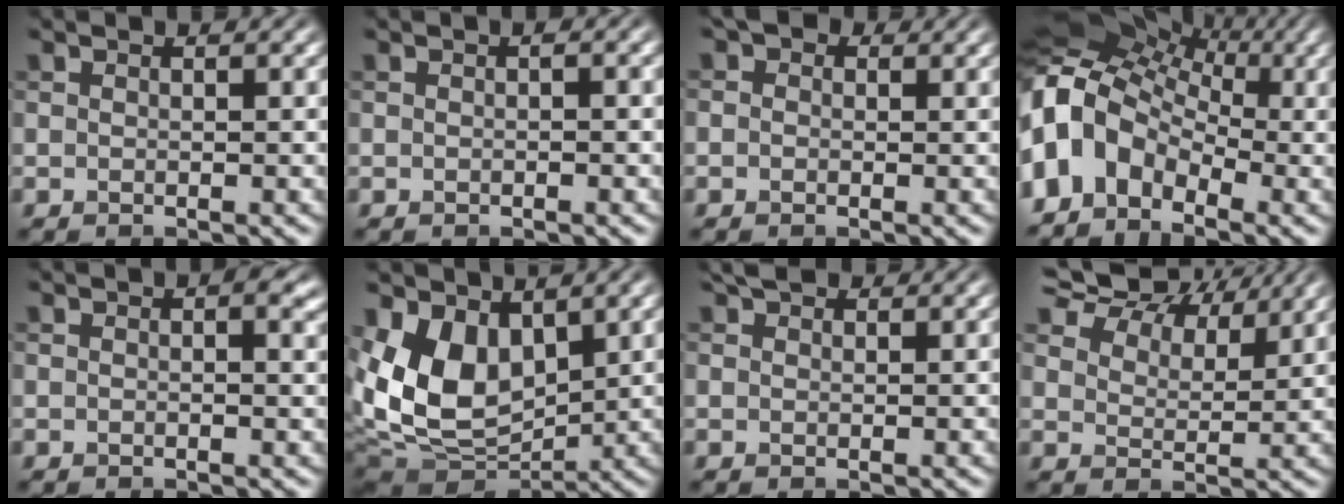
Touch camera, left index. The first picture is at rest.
{"total": 0.6, "force": [-0.3, 0.0, 0.5], "torque": [-0.010, 0.001, -0.007]}
{"total": 2.6, "force": [1.0, 2.0, 1.2], "torque": [-0.019, 0.006, -0.012]}
{"total": 11.9, "force": [-1.8, 8.9, 7.8], "torque": [-0.150, 0.018, -0.046]}
{"total": 2.4, "force": [0.9, 1.1, 1.9], "torque": [-0.021, -0.002, 0.012]}
{"total": 9.1, "force": [1.8, 6.0, 6.6], "torque": [-0.142, -0.015, 0.033]}
{"total": 1.7, "force": [1.2, 1.1, 0.7], "torque": [-0.013, 0.002, 0.019]}
{"total": 11.5, "force": [9.1, 5.2, 4.7], "torque": [-0.112, 0.002, 0.153]}